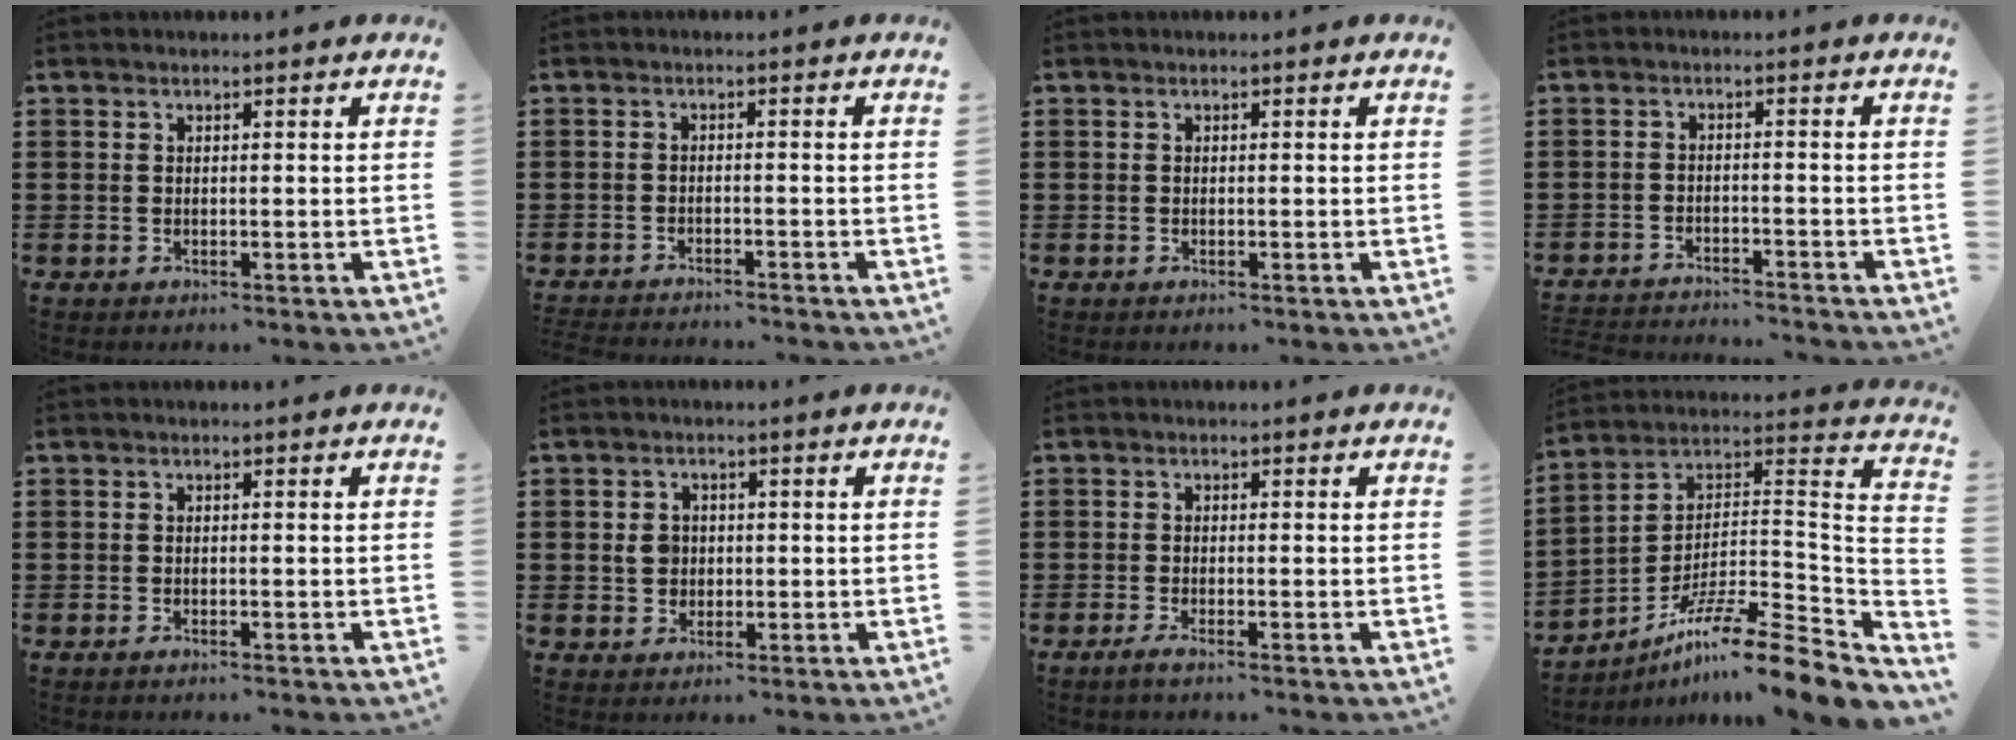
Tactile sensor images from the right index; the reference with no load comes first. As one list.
[{"total": 2.0, "force": [-2.0, -0.2, -0.1], "torque": [-0.001, 0.000, -0.044]}, {"total": 0.0}, {"total": 2.7, "force": [-2.7, -0.2, 0.0], "torque": [-0.004, -0.001, -0.059]}, {"total": 0.0}, {"total": 3.0, "force": [0.1, 2.6, 1.5], "torque": [-0.036, 0.010, -0.001]}, {"total": 0.8, "force": [-0.4, 0.0, 0.7], "torque": [-0.011, -0.005, -0.007]}, {"total": 12.0, "force": [-9.7, 0.3, 7.2], "torque": [-0.110, 0.008, -0.187]}]